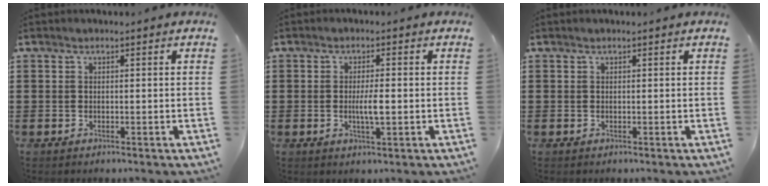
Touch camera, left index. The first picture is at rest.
{"total": 3.5, "force": [-0.4, 0.7, 3.4], "torque": [-0.067, -0.005, -0.010]}
{"total": 0.0}